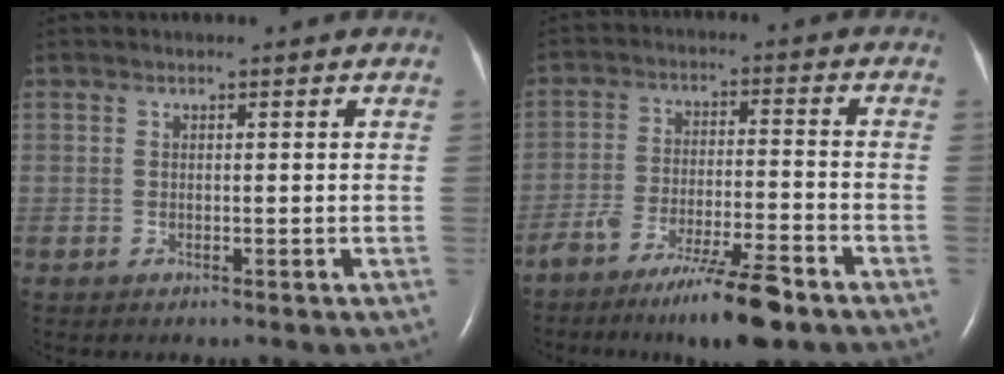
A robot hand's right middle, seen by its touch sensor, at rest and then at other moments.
{"total": 10.1, "force": [-7.3, 0.8, 7.0], "torque": [-0.124, -0.018, -0.126]}